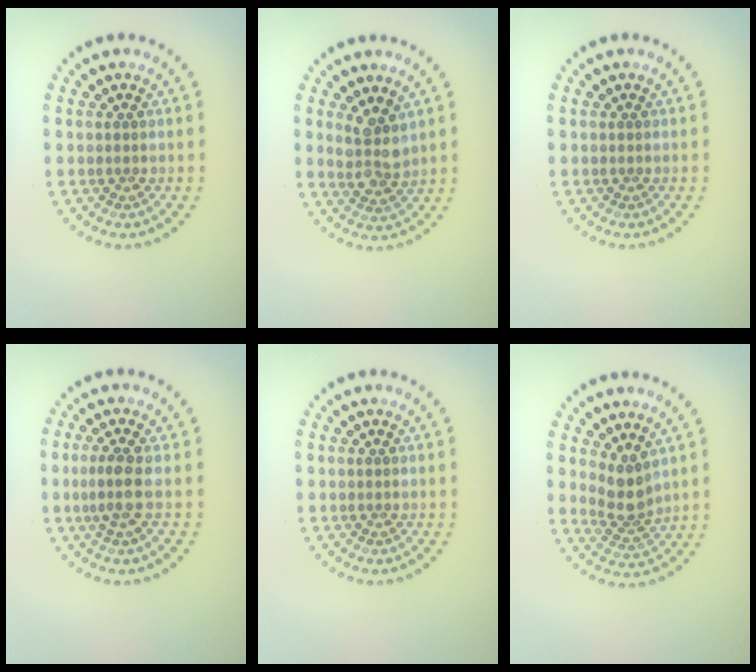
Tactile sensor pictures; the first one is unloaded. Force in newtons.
{"total": 3.0, "press": 2.7, "slide": 1.2}
{"total": 0.0}
{"total": 2.2, "press": 1.8, "slide": 1.2}
{"total": 0.0}
{"total": 2.8, "press": 2.2, "slide": 1.7}